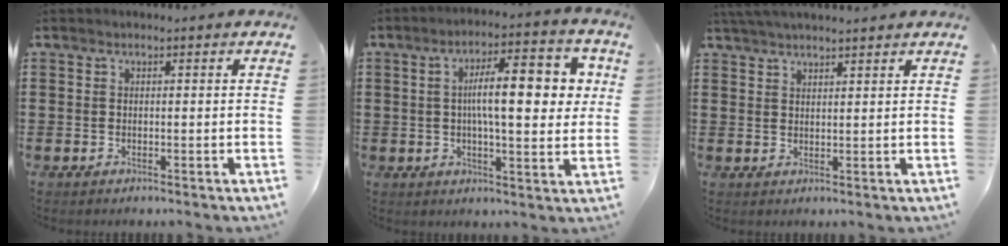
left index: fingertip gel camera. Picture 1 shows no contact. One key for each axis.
{"total": 11.7, "fx": 2.0, "fy": 3.6, "fz": 11.0, "tx": -0.180, "ty": 0.006, "tz": 0.026}
{"total": 2.8, "fx": 2.7, "fy": 0.0, "fz": 0.7, "tx": -0.020, "ty": -0.002, "tz": 0.053}